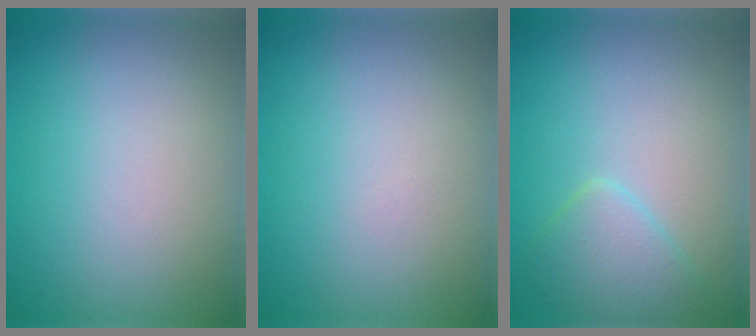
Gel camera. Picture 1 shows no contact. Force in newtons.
{"total": 0.0}
{"total": 2.6, "press": 2.6, "slide": 0.1}